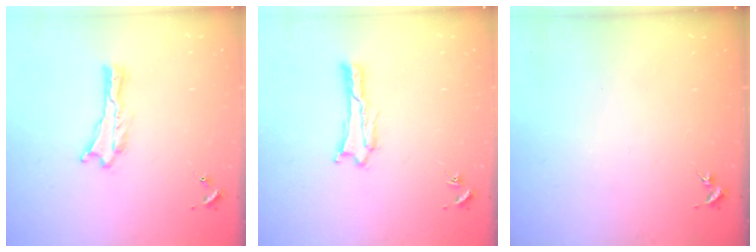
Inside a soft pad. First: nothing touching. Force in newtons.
{"total": 1.9, "press": 1.9, "slide": 0.1}
{"total": 0.0}